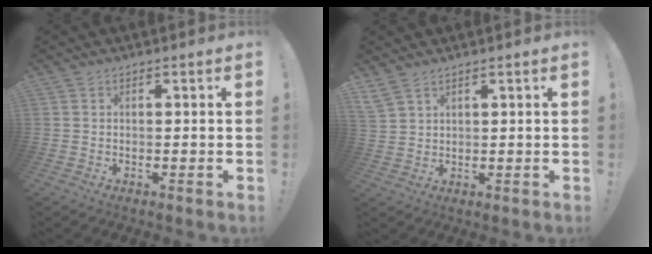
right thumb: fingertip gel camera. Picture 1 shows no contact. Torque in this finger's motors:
{"motor_torque": [0.05, 0.12, 0.12, 0.11, 0.01]}